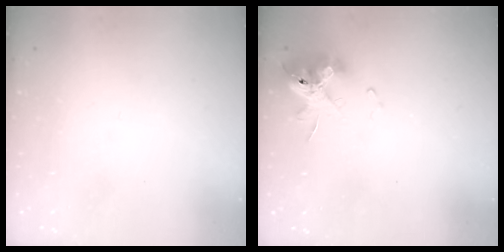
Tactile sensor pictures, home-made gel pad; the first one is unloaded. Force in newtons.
{"total": 11.7, "press": 11.7, "slide": 0.9}